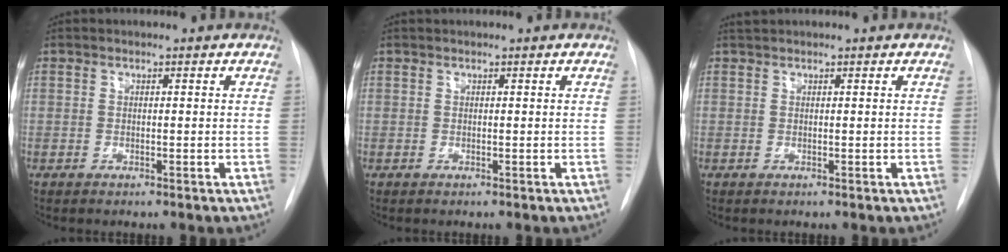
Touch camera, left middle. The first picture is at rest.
{"total": 0.6, "force": [0.6, -0.1, 0.2], "torque": [-0.007, 0.016, 0.014]}
{"total": 0.8, "force": [0.8, -0.1, 0.2], "torque": [-0.010, 0.011, 0.020]}